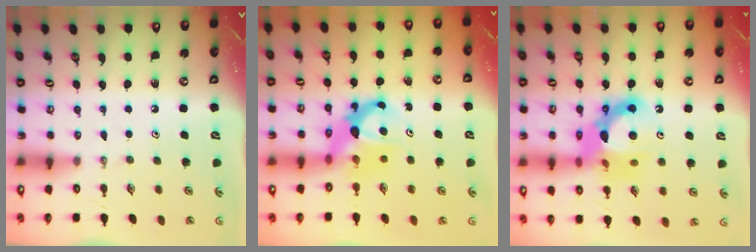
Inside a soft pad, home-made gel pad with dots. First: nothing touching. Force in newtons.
{"total": 7.1, "press": 7.1, "slide": 0.5}
{"total": 16.8, "press": 16.7, "slide": 1.7}